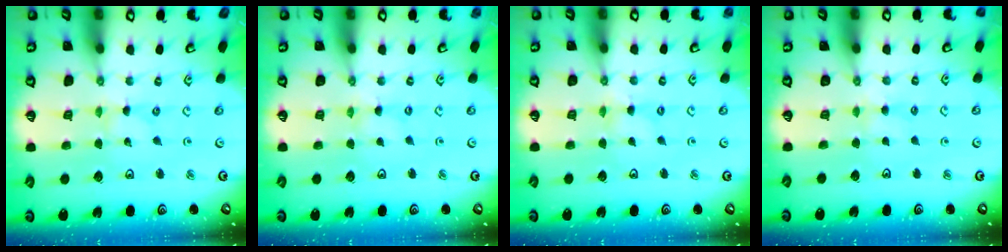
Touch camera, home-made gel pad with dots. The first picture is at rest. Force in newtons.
{"total": 0.7, "press": 0.7, "slide": 0.1}
{"total": 0.0}
{"total": 2.7, "press": 2.6, "slide": 0.5}